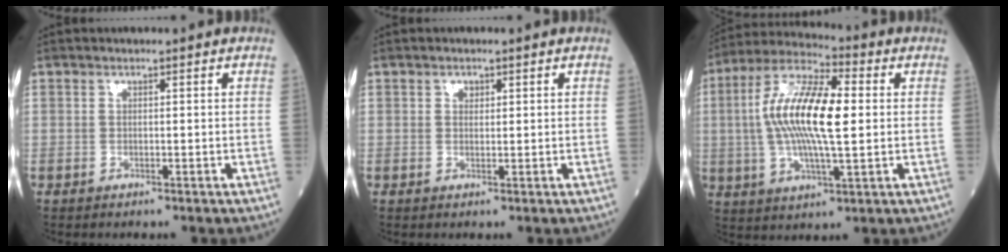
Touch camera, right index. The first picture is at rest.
{"total": 1.0, "force": [0.5, 0.8, 0.4], "torque": [-0.004, -0.002, 0.006]}
{"total": 15.4, "force": [1.1, 3.9, 14.8], "torque": [-0.297, 0.017, 0.015]}